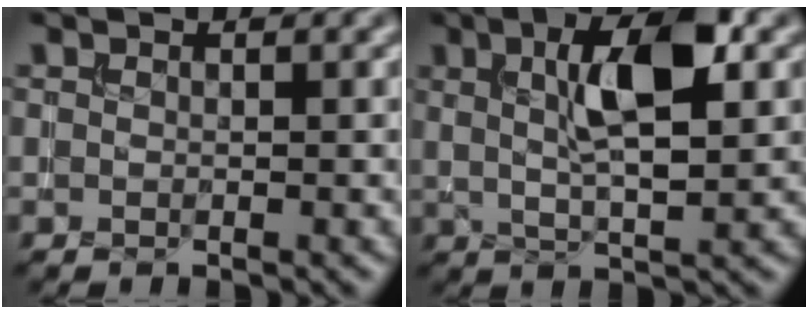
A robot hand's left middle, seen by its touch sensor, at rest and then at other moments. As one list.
[{"total": 7.5, "force": [2.2, 2.3, 6.8], "torque": [-0.112, 0.007, 0.033]}]